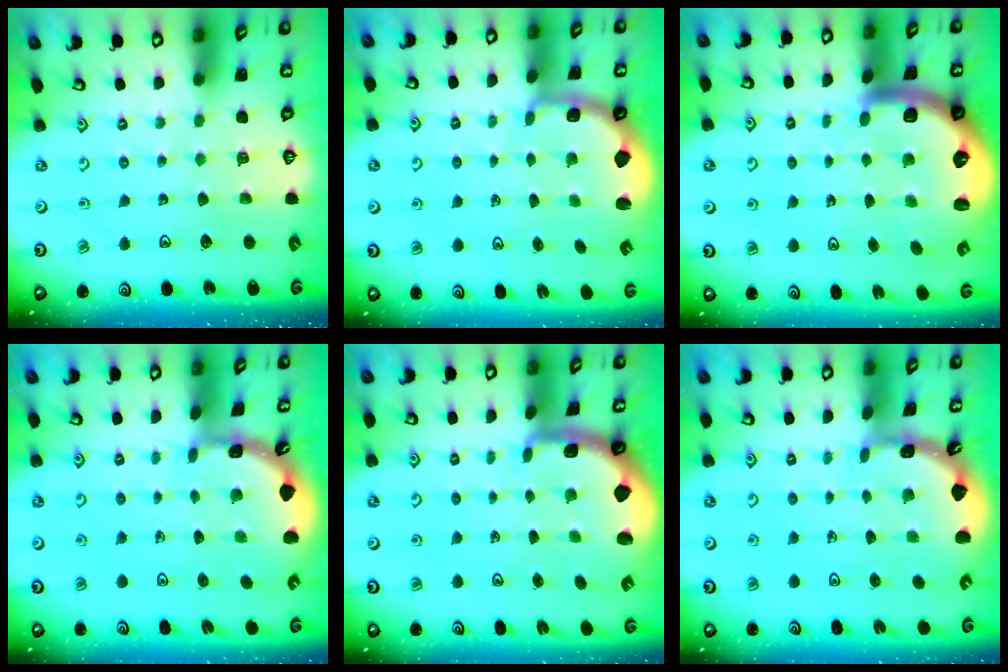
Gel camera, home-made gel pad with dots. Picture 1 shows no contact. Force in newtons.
{"total": 2.2, "press": 1.5, "slide": 1.6}
{"total": 6.2, "press": 6.0, "slide": 1.6}
{"total": 1.8, "press": 1.8, "slide": 0.1}
{"total": 1.7, "press": 1.7, "slide": 0.3}
{"total": 1.7, "press": 1.6, "slide": 0.1}